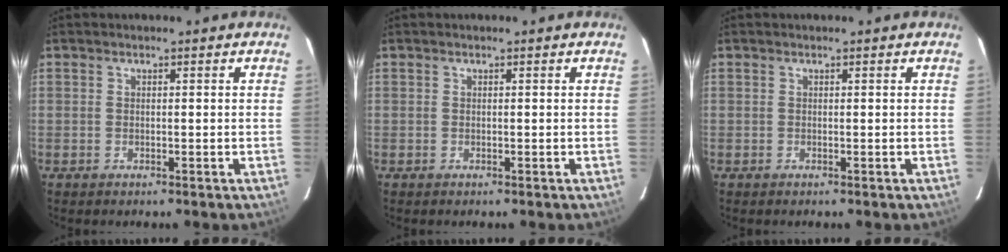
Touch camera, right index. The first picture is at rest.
{"total": 0.0}
{"total": 0.0}